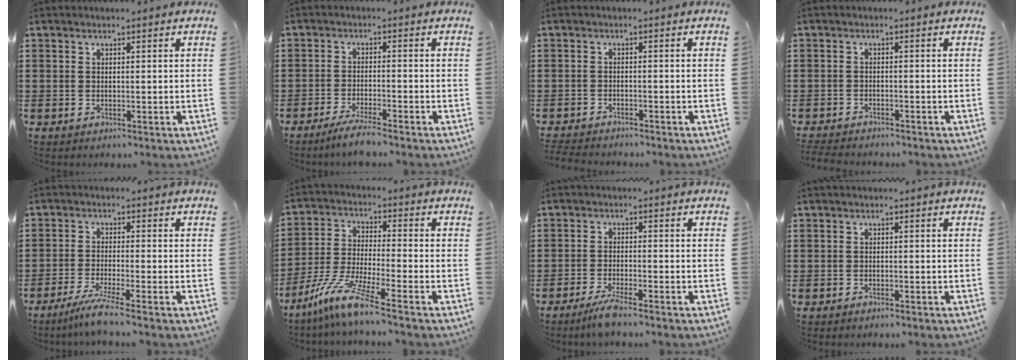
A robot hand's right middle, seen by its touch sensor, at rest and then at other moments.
{"total": 3.7, "force": [-3.2, -0.1, 1.9], "torque": [-0.038, -0.005, -0.062]}
{"total": 2.1, "force": [-2.1, 0.2, 0.0], "torque": [-0.012, -0.005, -0.047]}
{"total": 2.0, "force": [-2.0, 0.1, 0.1], "torque": [-0.014, -0.005, -0.046]}
{"total": 4.4, "force": [-3.2, -0.4, 2.9], "torque": [-0.068, -0.019, -0.063]}
{"total": 8.9, "force": [-6.5, 0.0, 6.0], "torque": [-0.135, -0.016, -0.134]}
{"total": 3.1, "force": [-2.5, 0.0, 1.8], "torque": [-0.038, -0.001, -0.047]}
{"total": 0.6, "force": [-0.6, 0.1, 0.1], "torque": [-0.004, -0.001, -0.012]}